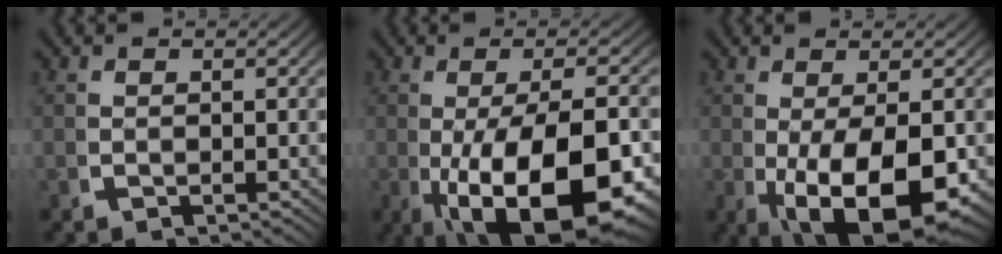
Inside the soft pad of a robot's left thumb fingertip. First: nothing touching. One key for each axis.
{"total": 15.1, "fx": -4.0, "fy": 7.8, "fz": 12.3, "tx": -0.234, "ty": -0.063, "tz": -0.017}
{"total": 11.3, "fx": -2.3, "fy": 6.1, "fz": 9.2, "tx": -0.177, "ty": -0.052, "tz": -0.002}